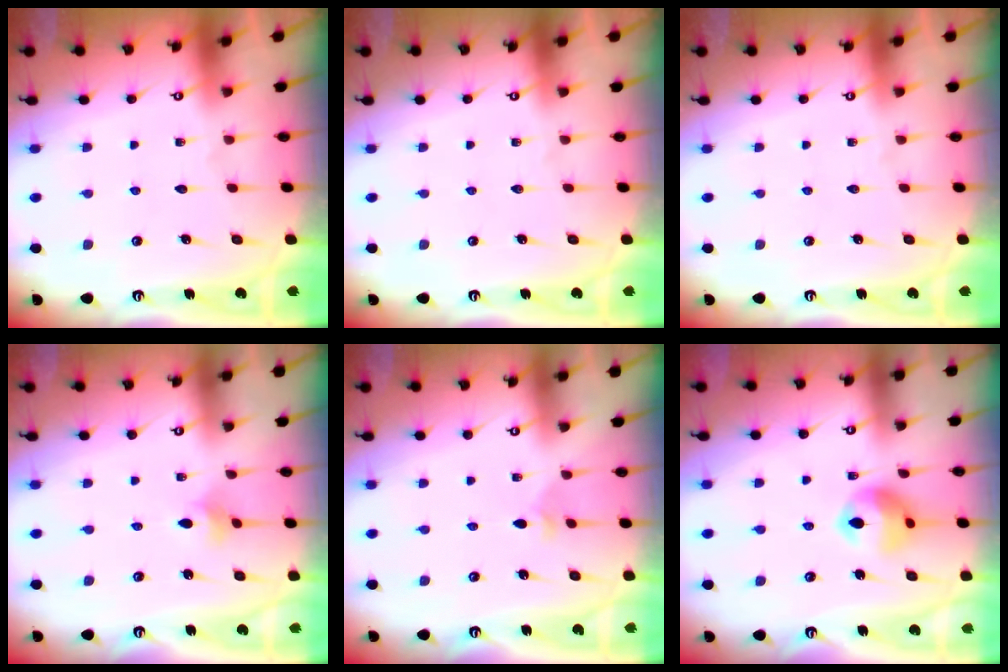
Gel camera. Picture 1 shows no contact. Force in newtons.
{"total": 0.0}
{"total": 0.0}
{"total": 3.1, "press": 3.1, "slide": 0.6}
{"total": 2.5, "press": 2.5, "slide": 0.6}
{"total": 11.9, "press": 11.8, "slide": 1.6}